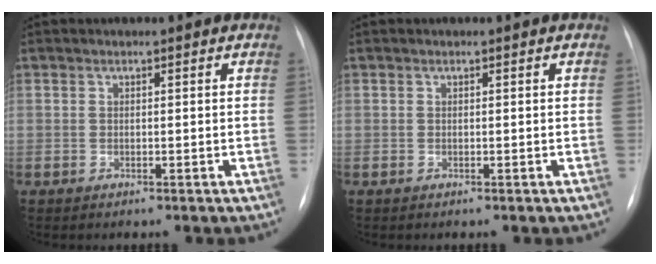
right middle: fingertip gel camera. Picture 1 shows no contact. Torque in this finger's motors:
{"motor_torque": [0.03, -0.14, 0.01, 0.01]}